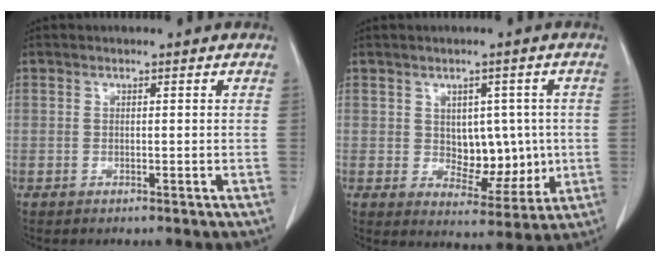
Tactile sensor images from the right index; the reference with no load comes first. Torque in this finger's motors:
{"motor_torque": [0.18, -0.01, 0.12, 0.02]}